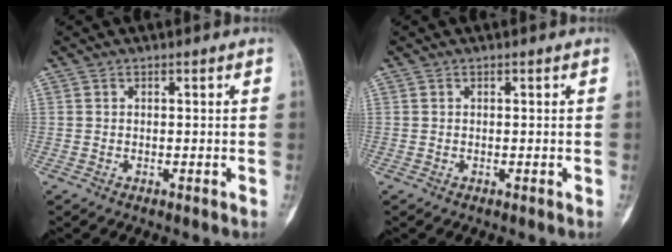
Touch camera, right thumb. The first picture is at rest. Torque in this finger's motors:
{"motor_torque": [0.01, -0.01, 0.04, -0.03, 0.01]}